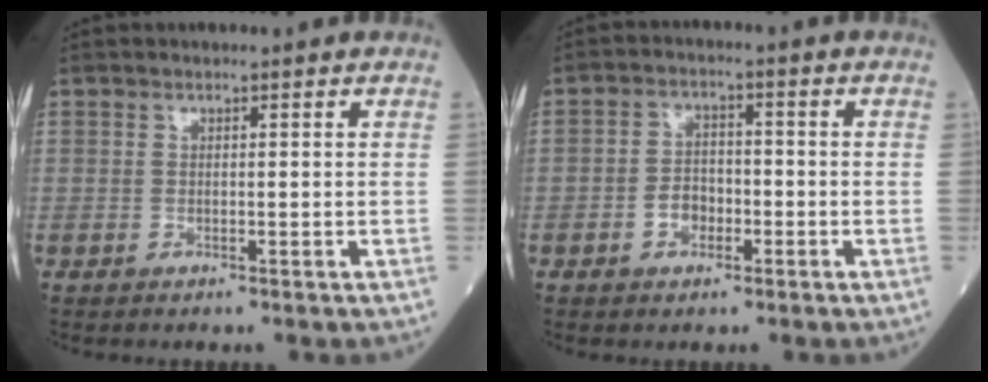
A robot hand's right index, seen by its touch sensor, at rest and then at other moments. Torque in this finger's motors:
{"motor_torque": [0.61, -0.18, 0.11, 0.04]}